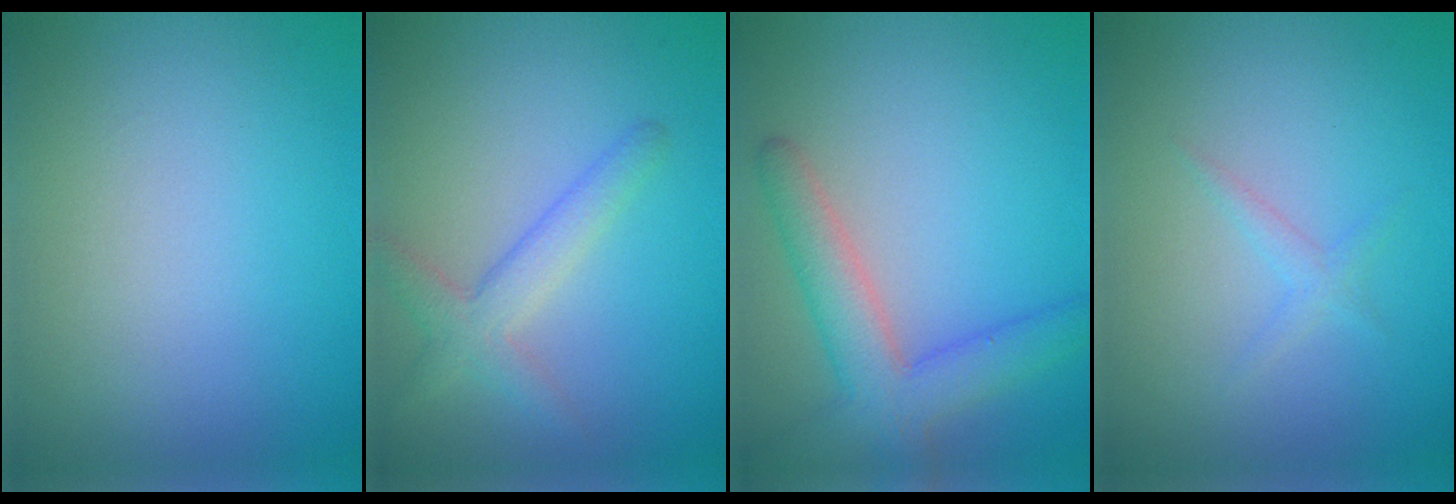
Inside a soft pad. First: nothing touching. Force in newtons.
{"total": 2.9, "press": 2.9, "slide": 0.2}
{"total": 5.0, "press": 5.0, "slide": 0.3}
{"total": 1.1, "press": 1.1, "slide": 0.0}